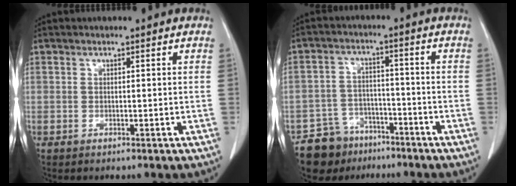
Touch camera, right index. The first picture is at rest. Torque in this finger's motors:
{"motor_torque": [-0.28, -0.12, -0.60, -0.21]}